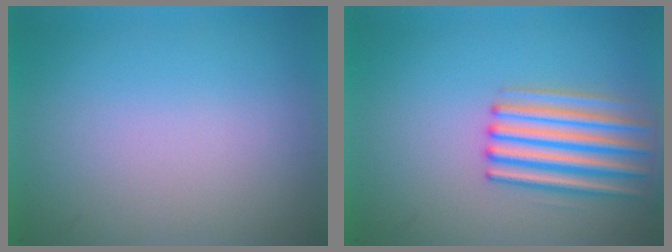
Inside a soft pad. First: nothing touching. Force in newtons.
{"total": 4.6}